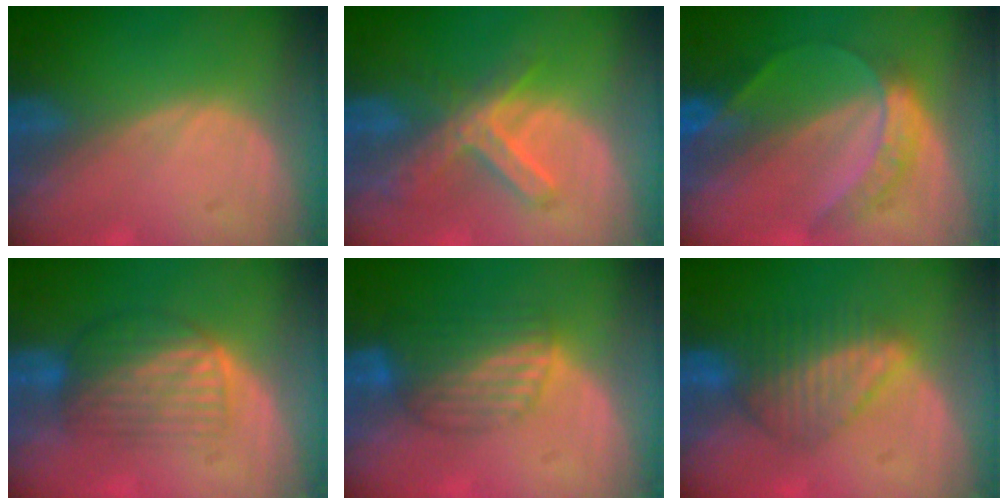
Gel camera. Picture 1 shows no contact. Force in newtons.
{"total": 7.0, "press": 6.1, "slide": 3.6}
{"total": 6.8, "press": 5.6, "slide": 3.9}
{"total": 6.2, "press": 6.1, "slide": 1.4}
{"total": 6.8, "press": 6.0, "slide": 3.2}
{"total": 6.4, "press": 6.3, "slide": 0.5}